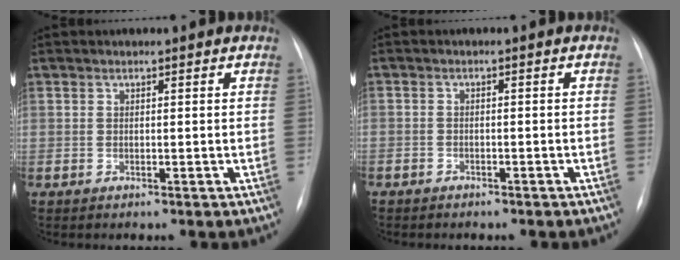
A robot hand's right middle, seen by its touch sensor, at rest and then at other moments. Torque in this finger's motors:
{"motor_torque": [1.03, -1.11, -0.09, -0.21]}